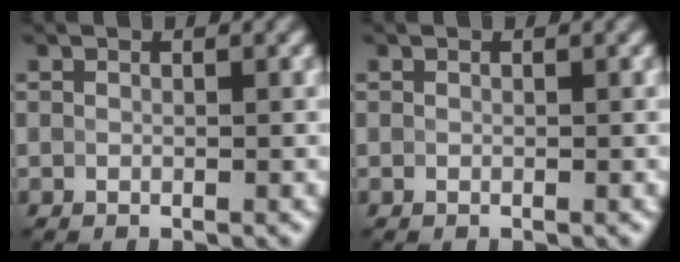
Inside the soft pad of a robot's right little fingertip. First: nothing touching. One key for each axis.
{"total": 0.0}